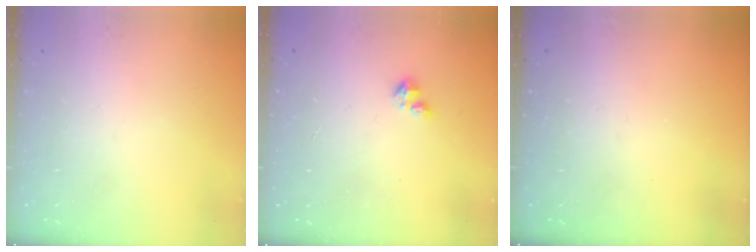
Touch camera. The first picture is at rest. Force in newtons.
{"total": 1.6, "press": 1.6, "slide": 0.4}
{"total": 0.0}